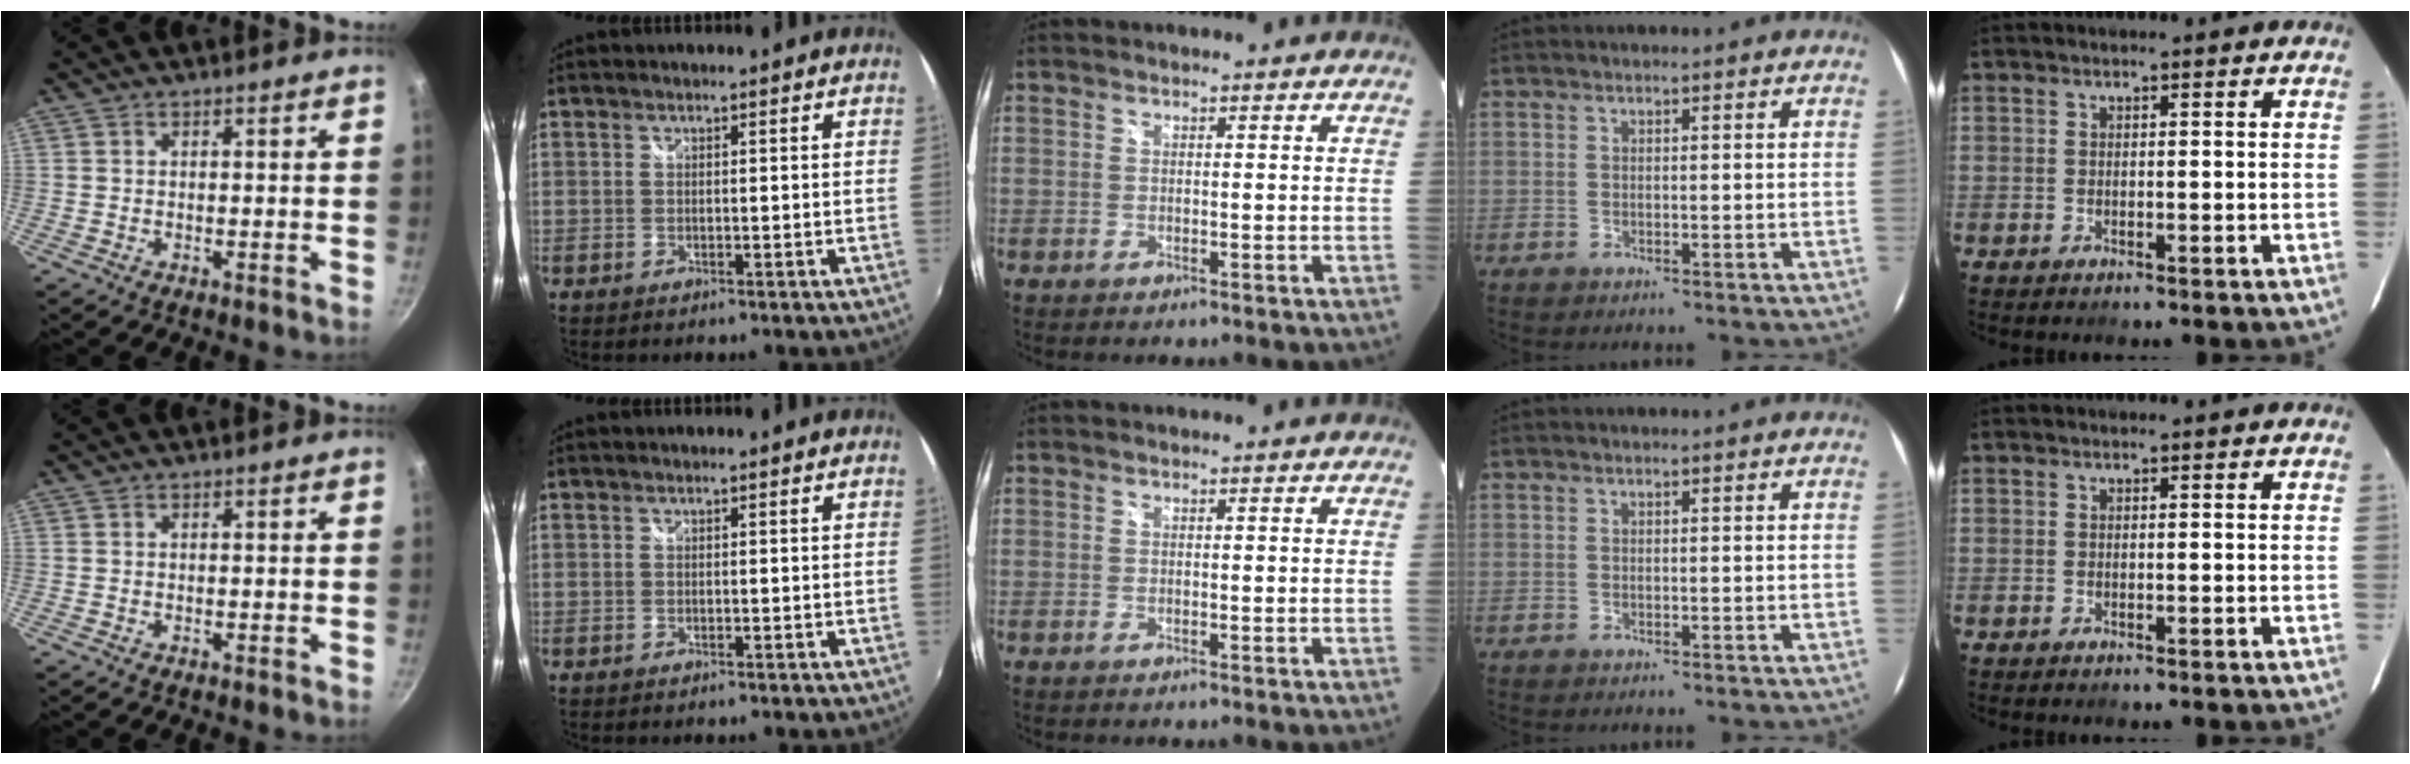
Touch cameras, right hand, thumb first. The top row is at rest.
{}